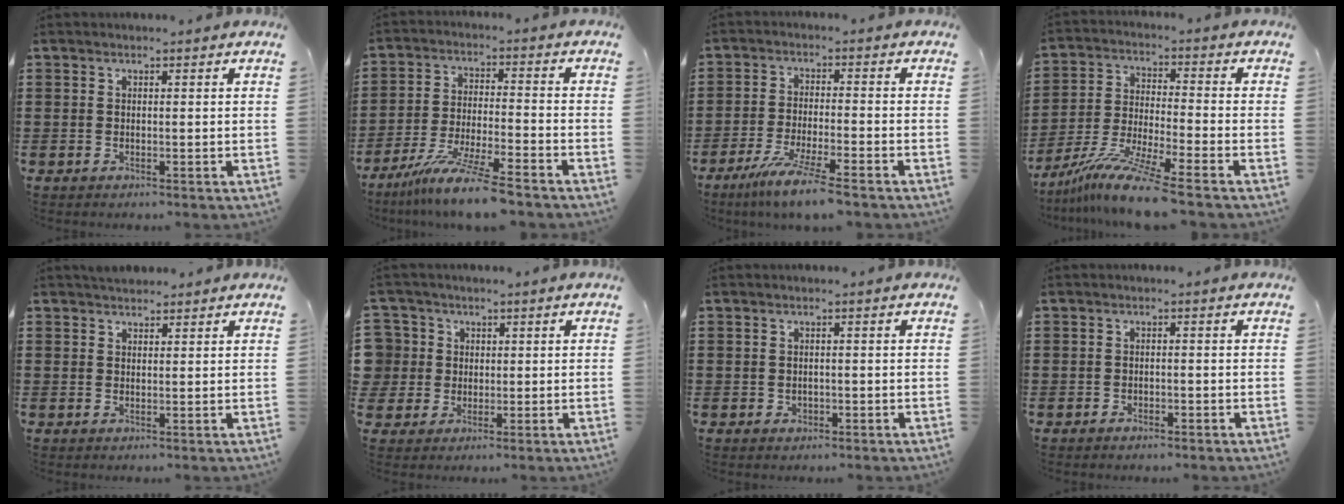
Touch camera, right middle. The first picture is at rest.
{"total": 9.6, "force": [-7.9, -0.6, 5.4], "torque": [-0.103, -0.010, -0.152]}
{"total": 6.9, "force": [-5.5, -0.5, 4.1], "torque": [-0.081, -0.020, -0.101]}
{"total": 10.3, "force": [-8.6, -0.3, 5.7], "torque": [-0.114, -0.006, -0.170]}
{"total": 1.6, "force": [1.5, 0.6, -0.1], "torque": [-0.003, 0.003, 0.030]}
{"total": 4.7, "force": [0.2, 4.7, 0.4], "torque": [-0.047, 0.006, -0.001]}
{"total": 0.7, "force": [-0.3, 0.4, 0.4], "torque": [-0.009, 0.001, -0.006]}
{"total": 1.1, "force": [-1.0, 0.1, 0.4], "torque": [-0.008, -0.004, -0.020]}